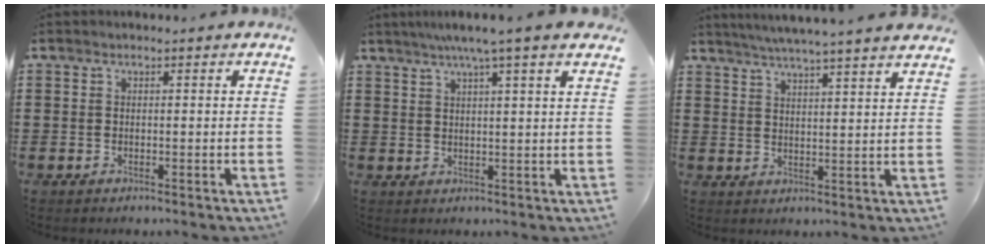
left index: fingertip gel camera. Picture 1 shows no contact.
{"total": 4.8, "force": [3.4, -0.5, 3.3], "torque": [-0.073, -0.003, 0.059]}
{"total": 4.6, "force": [4.3, -0.9, 1.5], "torque": [-0.042, -0.022, 0.073]}